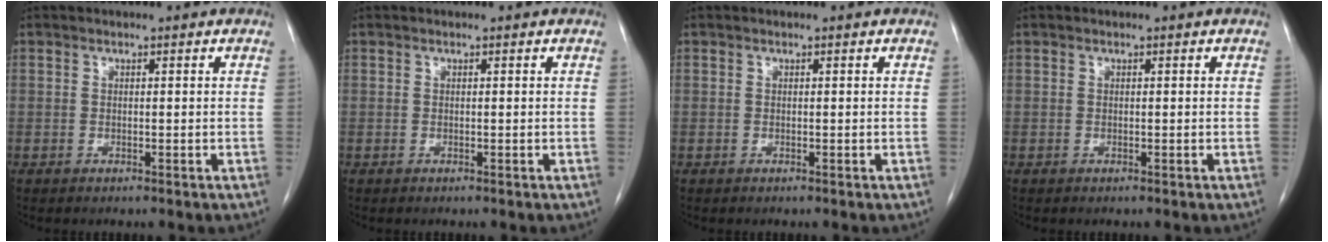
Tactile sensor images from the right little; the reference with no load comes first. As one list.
[{"total": 0.0}, {"total": 0.0}, {"total": 0.0}]